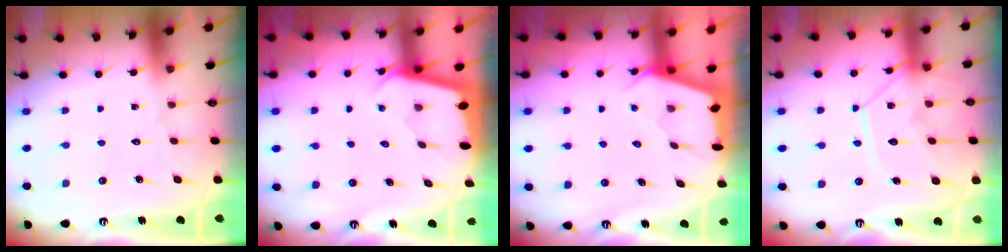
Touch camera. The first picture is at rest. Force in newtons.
{"total": 2.0, "press": 2.0, "slide": 0.2}
{"total": 2.6, "press": 2.5, "slide": 0.3}
{"total": 12.7, "press": 12.6, "slide": 1.6}